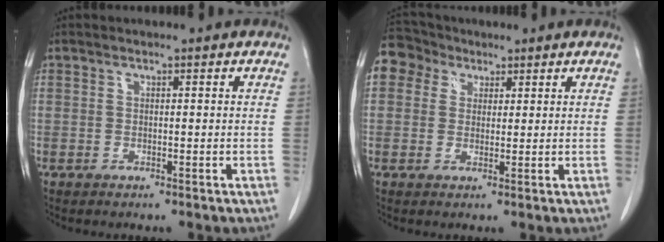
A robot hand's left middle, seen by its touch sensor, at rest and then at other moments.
{"total": 7.0, "force": [3.6, 5.8, 1.6], "torque": [-0.036, 0.036, 0.071]}